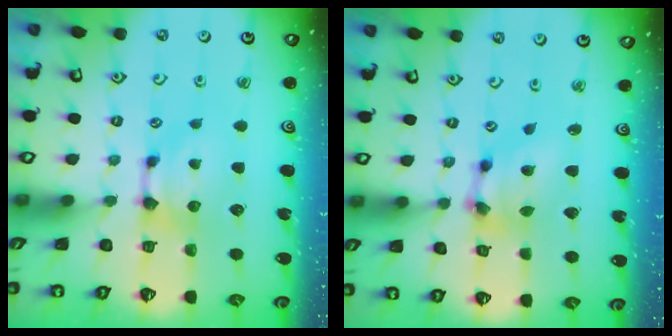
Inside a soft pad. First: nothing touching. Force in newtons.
{"total": 6.4, "press": 6.1, "slide": 2.1}